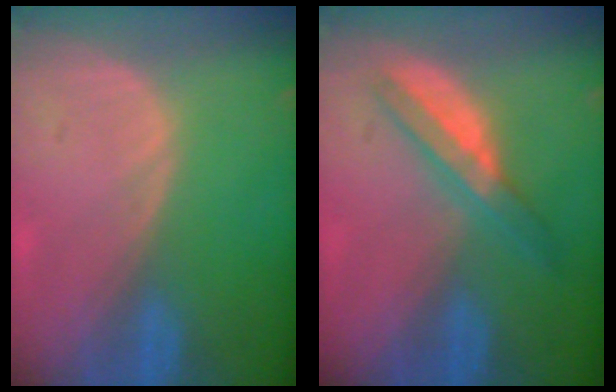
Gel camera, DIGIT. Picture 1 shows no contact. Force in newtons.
{"total": 5.1, "press": 5.0, "slide": 1.1}